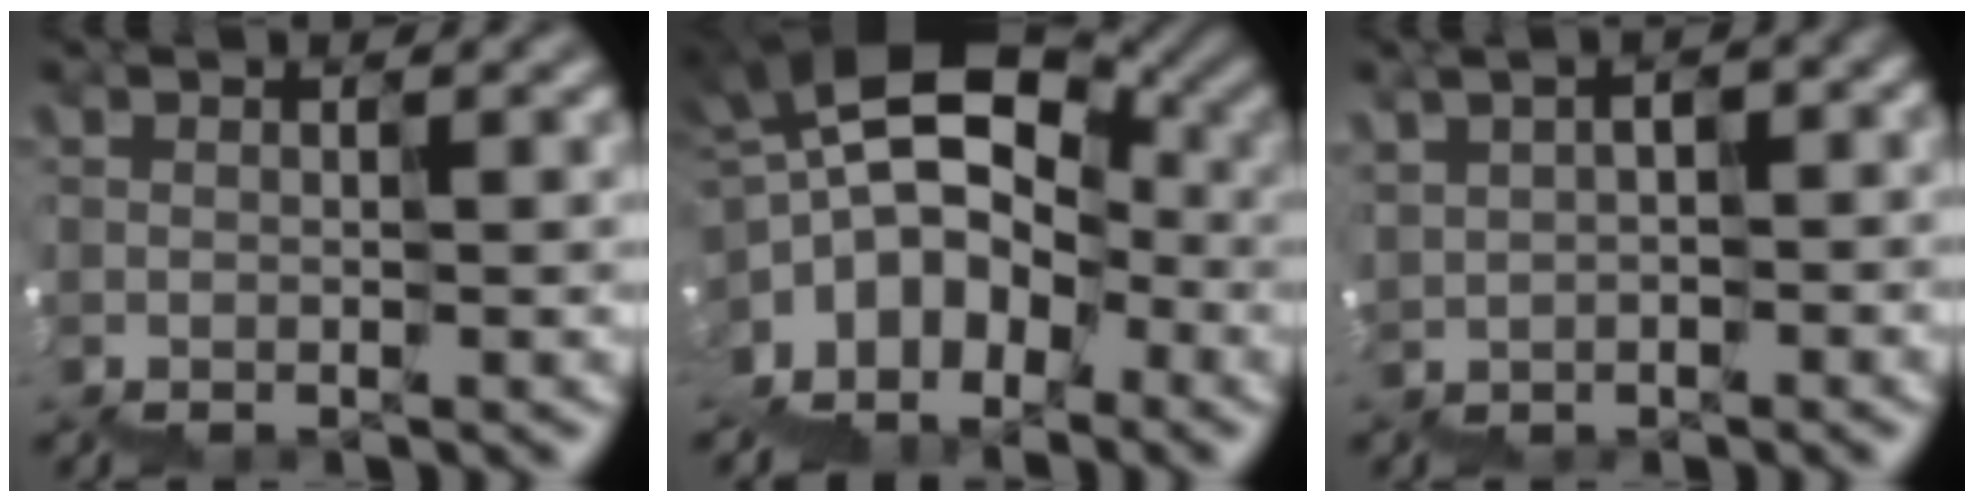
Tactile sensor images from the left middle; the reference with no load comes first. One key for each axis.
{"total": 8.6, "fx": -2.4, "fy": 5.8, "fz": 5.9, "tx": -0.117, "ty": 0.029, "tz": -0.052}
{"total": 3.4, "fx": 0.0, "fy": 2.0, "fz": 2.8, "tx": -0.060, "ty": 0.024, "tz": 0.022}